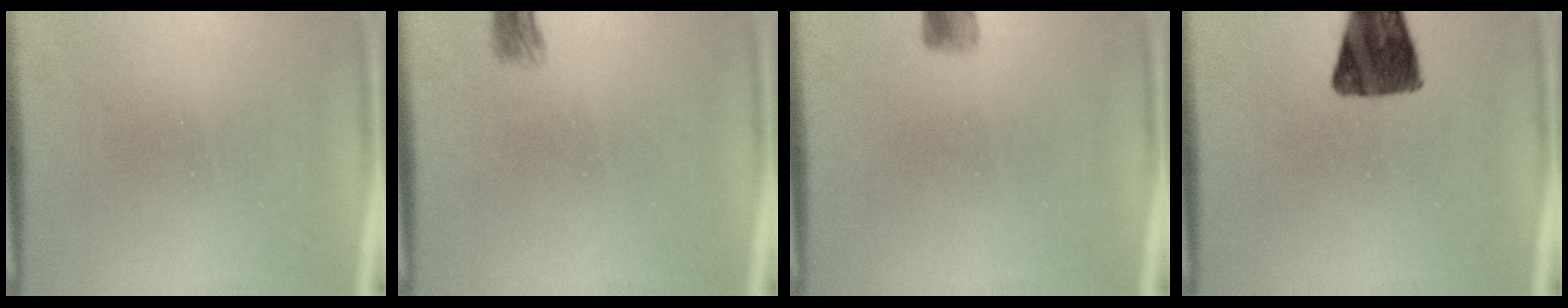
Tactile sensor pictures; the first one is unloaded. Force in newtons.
{"total": 1.6}
{"total": 2.4}
{"total": 11.8}